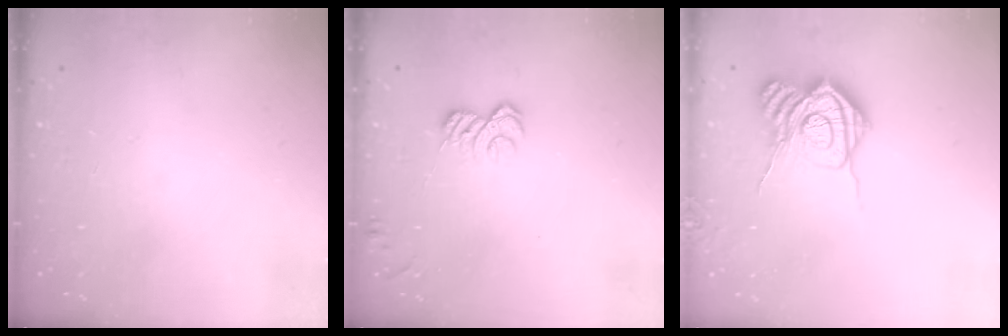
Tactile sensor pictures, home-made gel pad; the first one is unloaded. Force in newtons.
{"total": 6.6, "press": 6.6, "slide": 0.9}
{"total": 15.5, "press": 15.5, "slide": 1.1}